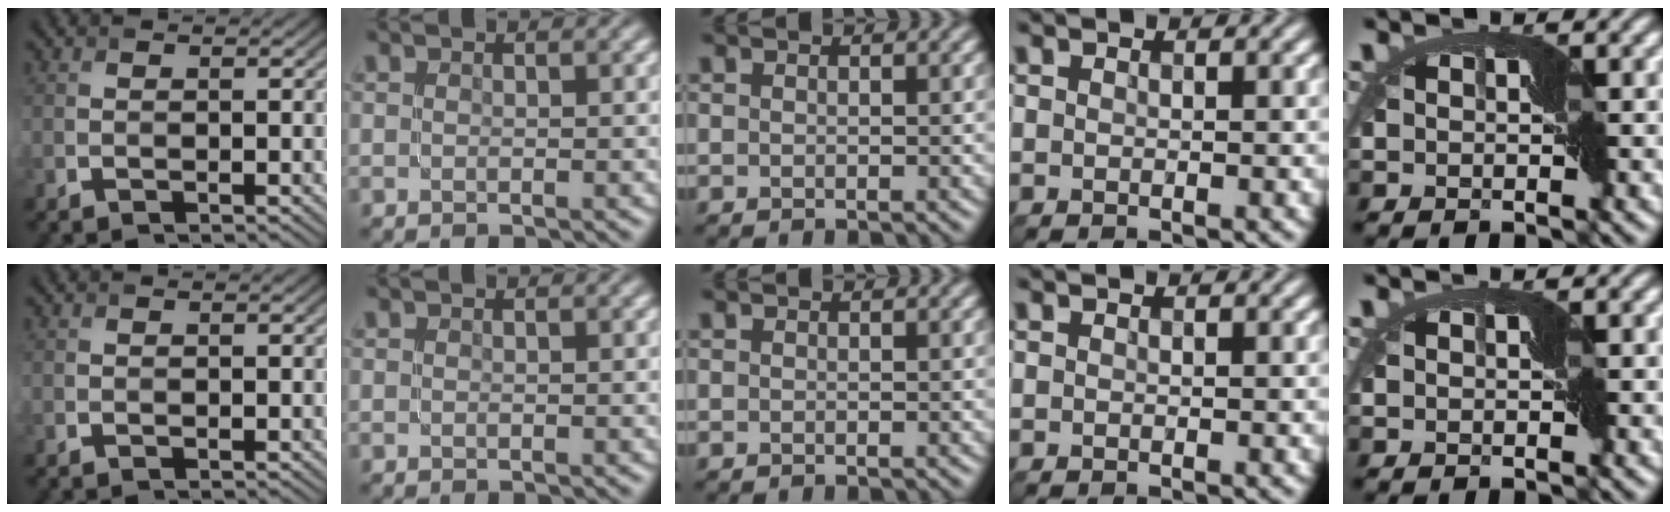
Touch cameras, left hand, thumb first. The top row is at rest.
{}